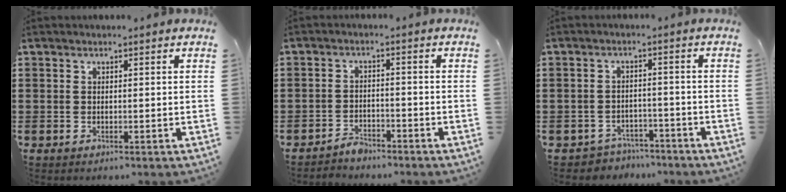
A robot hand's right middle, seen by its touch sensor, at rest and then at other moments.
{"total": 2.6, "force": [-2.5, 0.6, 0.3], "torque": [-0.011, 0.002, -0.053]}
{"total": 3.3, "force": [-3.2, 0.8, -0.3], "torque": [-0.005, 0.001, -0.072]}